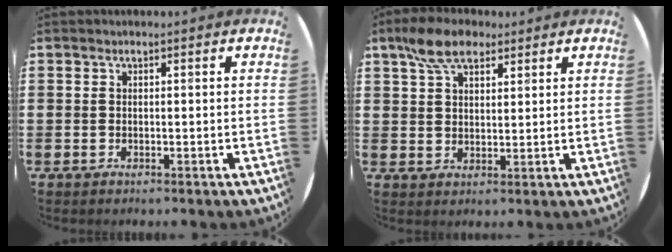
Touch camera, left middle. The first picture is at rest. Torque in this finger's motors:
{"motor_torque": [1.13, -1.01, 0.16, 0.05]}